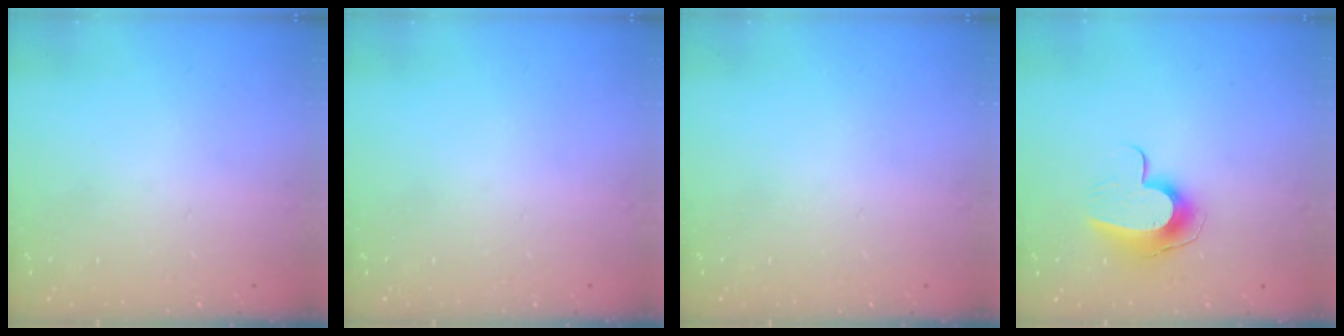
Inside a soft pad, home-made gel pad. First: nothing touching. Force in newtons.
{"total": 0.0}
{"total": 0.0}
{"total": 9.6, "press": 9.6, "slide": 0.1}